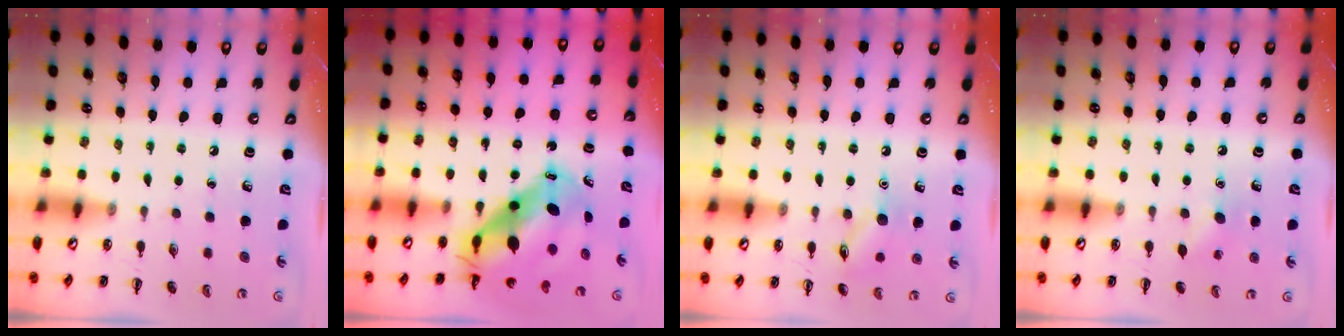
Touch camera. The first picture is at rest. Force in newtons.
{"total": 11.1, "press": 10.7, "slide": 3.1}
{"total": 8.6, "press": 8.6, "slide": 0.9}
{"total": 5.1, "press": 4.9, "slide": 1.5}